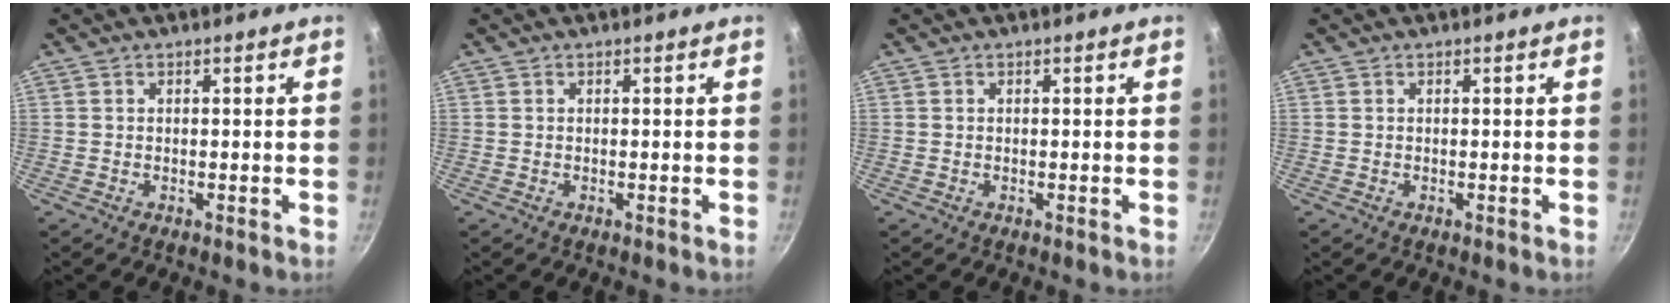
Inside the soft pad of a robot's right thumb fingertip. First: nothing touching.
{"total": 0.0}
{"total": 0.0}
{"total": 0.0}